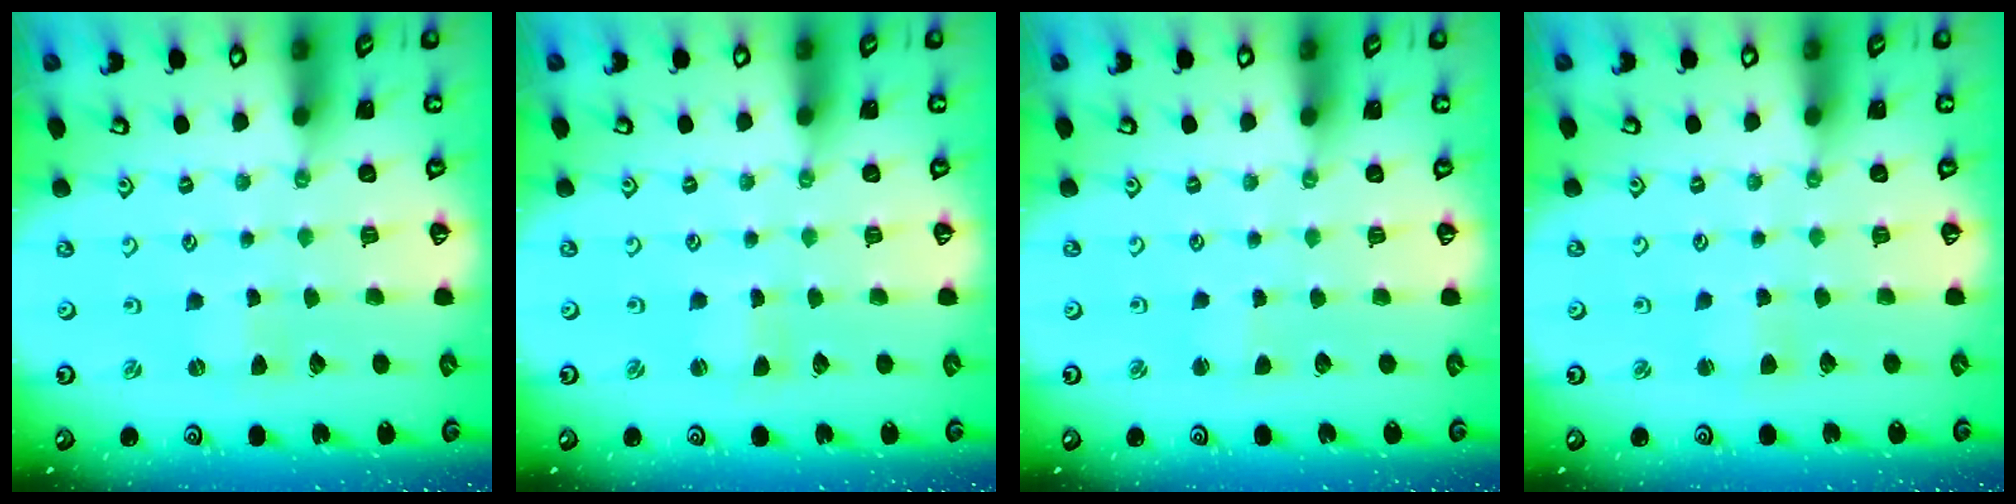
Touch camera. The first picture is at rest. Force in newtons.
{"total": 1.3, "press": 1.3, "slide": 0.1}
{"total": 1.5, "press": 1.5, "slide": 0.1}
{"total": 2.7, "press": 2.7, "slide": 0.3}